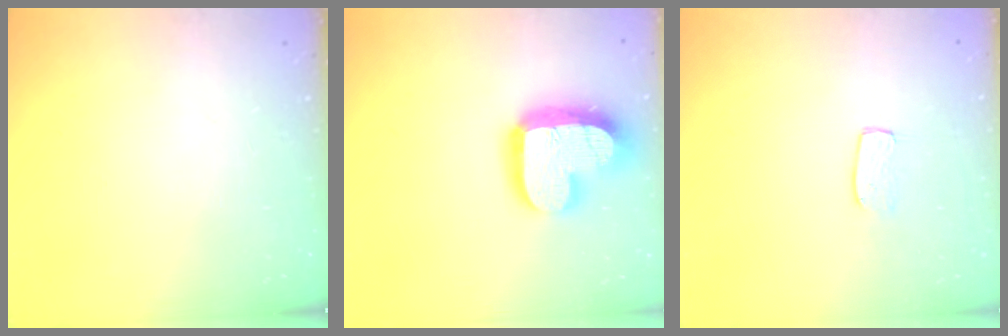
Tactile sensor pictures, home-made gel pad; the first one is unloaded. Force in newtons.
{"total": 18.6, "press": 18.6, "slide": 1.4}
{"total": 4.0, "press": 4.0, "slide": 0.3}